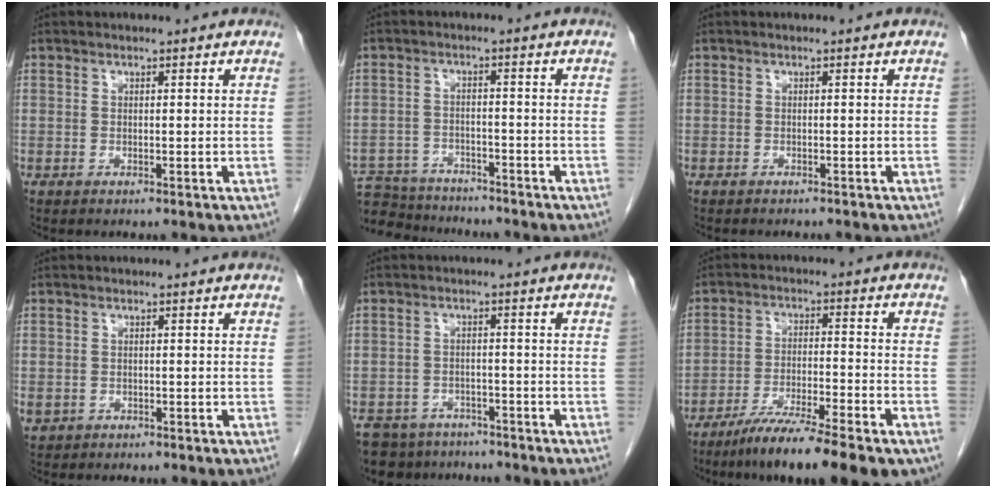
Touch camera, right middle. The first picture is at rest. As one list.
[{"total": 11.5, "force": [-10.7, 3.2, 2.7], "torque": [-0.051, 0.005, -0.162]}, {"total": 2.7, "force": [-2.5, 0.7, 0.8], "torque": [-0.012, -0.003, -0.029]}, {"total": 1.7, "force": [-0.7, 1.5, 0.5], "torque": [-0.008, 0.002, -0.003]}, {"total": 11.4, "force": [-9.4, 5.9, 2.6], "torque": [-0.062, -0.001, -0.122]}, {"total": 13.9, "force": [-9.7, 1.4, 9.9], "torque": [-0.145, -0.026, -0.159]}]